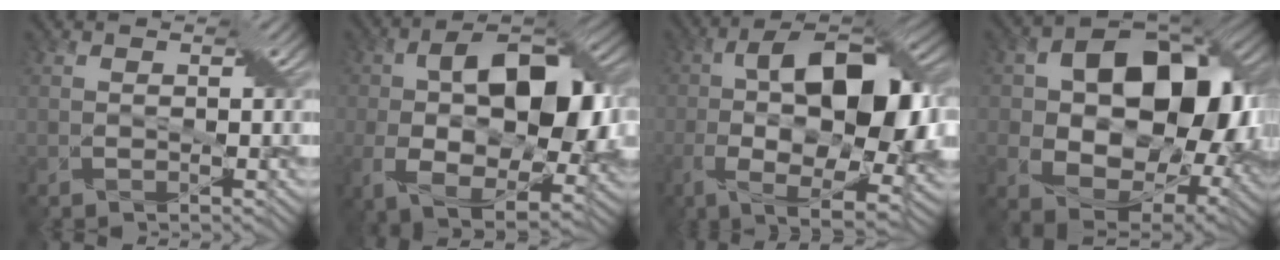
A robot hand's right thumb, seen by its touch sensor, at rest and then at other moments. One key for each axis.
{"total": 15.5, "fx": 0.2, "fy": 8.9, "fz": 12.7, "tx": -0.209, "ty": -0.006, "tz": -0.004}
{"total": 17.7, "fx": -1.1, "fy": 8.7, "fz": 15.3, "tx": -0.243, "ty": 0.004, "tz": -0.024}
{"total": 17.0, "fx": 1.0, "fy": 11.9, "fz": 12.1, "tx": -0.193, "ty": -0.024, "tz": 0.026}